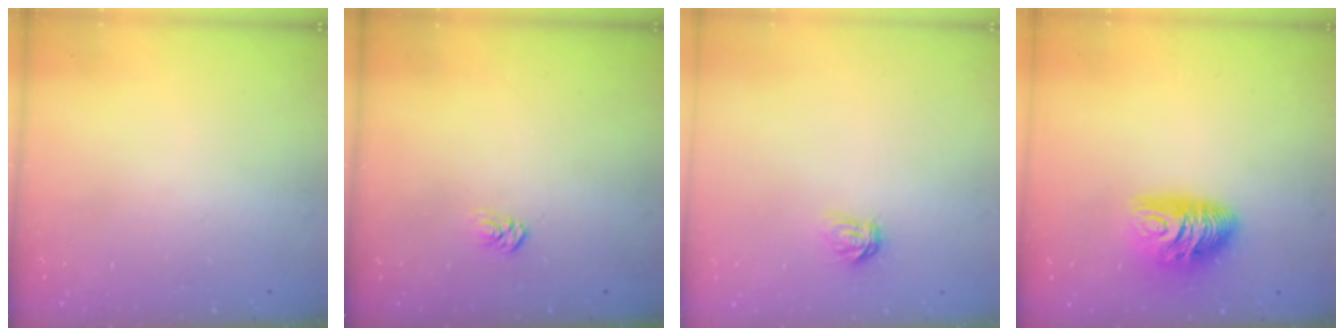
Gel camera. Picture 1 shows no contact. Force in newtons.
{"total": 2.9, "press": 2.9, "slide": 0.2}
{"total": 4.2, "press": 4.2, "slide": 0.4}
{"total": 9.8, "press": 9.8, "slide": 0.4}